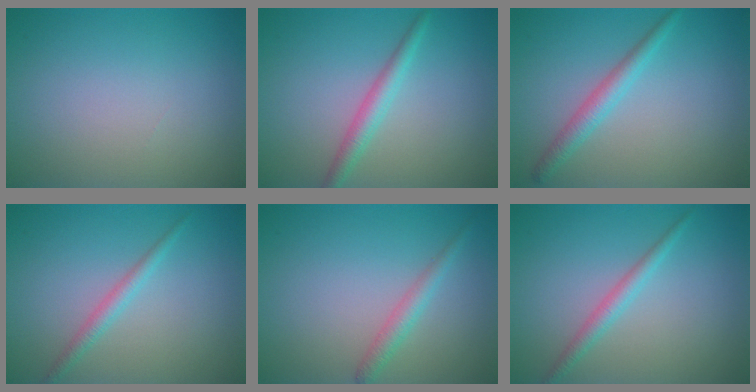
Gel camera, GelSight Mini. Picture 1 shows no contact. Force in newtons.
{"total": 2.3, "press": 2.3, "slide": 0.0}
{"total": 2.2, "press": 2.2, "slide": 0.1}
{"total": 1.6, "press": 1.6, "slide": 0.1}
{"total": 1.8, "press": 1.8, "slide": 0.0}
{"total": 1.8, "press": 1.8, "slide": 0.1}